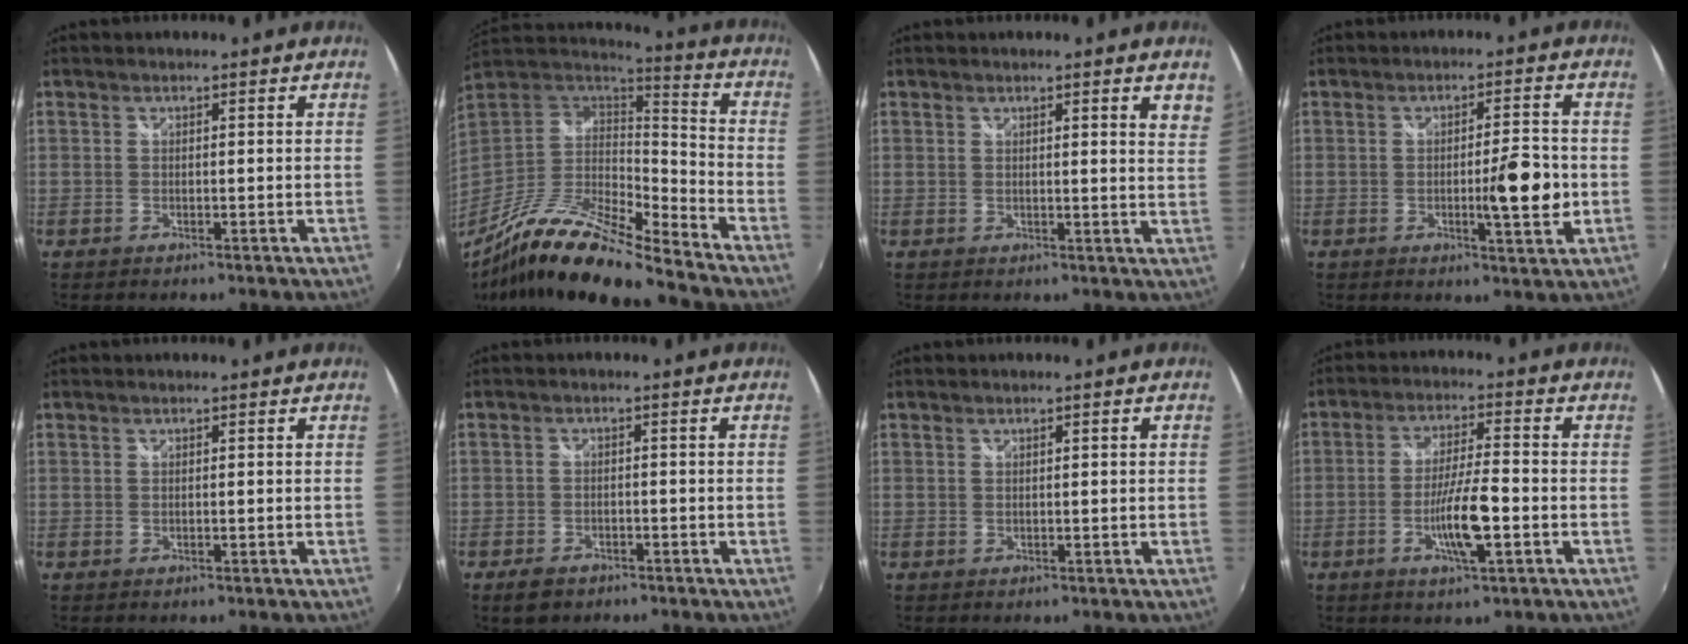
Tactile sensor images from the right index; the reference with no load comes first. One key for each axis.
{"total": 19.1, "fx": -15.0, "fy": 2.1, "fz": 11.8, "tx": -0.218, "ty": -0.023, "tz": -0.287}
{"total": 5.3, "fx": 3.7, "fy": 0.1, "fz": 3.8, "tx": -0.022, "ty": 0.007, "tz": 0.033}
{"total": 7.2, "fx": -1.1, "fy": 1.0, "fz": 7.0, "tx": -0.106, "ty": -0.001, "tz": -0.011}
{"total": 0.0}
{"total": 4.3, "fx": -3.2, "fy": 2.4, "fz": 1.6, "tx": -0.047, "ty": 0.001, "tz": -0.052}
{"total": 1.0, "fx": 0.1, "fy": -0.1, "fz": 1.0, "tx": -0.012, "ty": 0.003, "tz": 0.001}
{"total": 8.3, "fx": -2.8, "fy": 0.9, "fz": 7.8, "tx": -0.149, "ty": -0.002, "tz": -0.048}